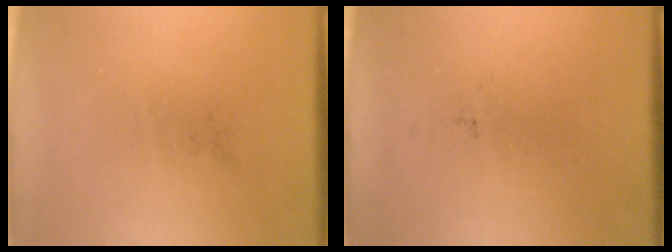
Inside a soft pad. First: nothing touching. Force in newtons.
{"total": 0.0}